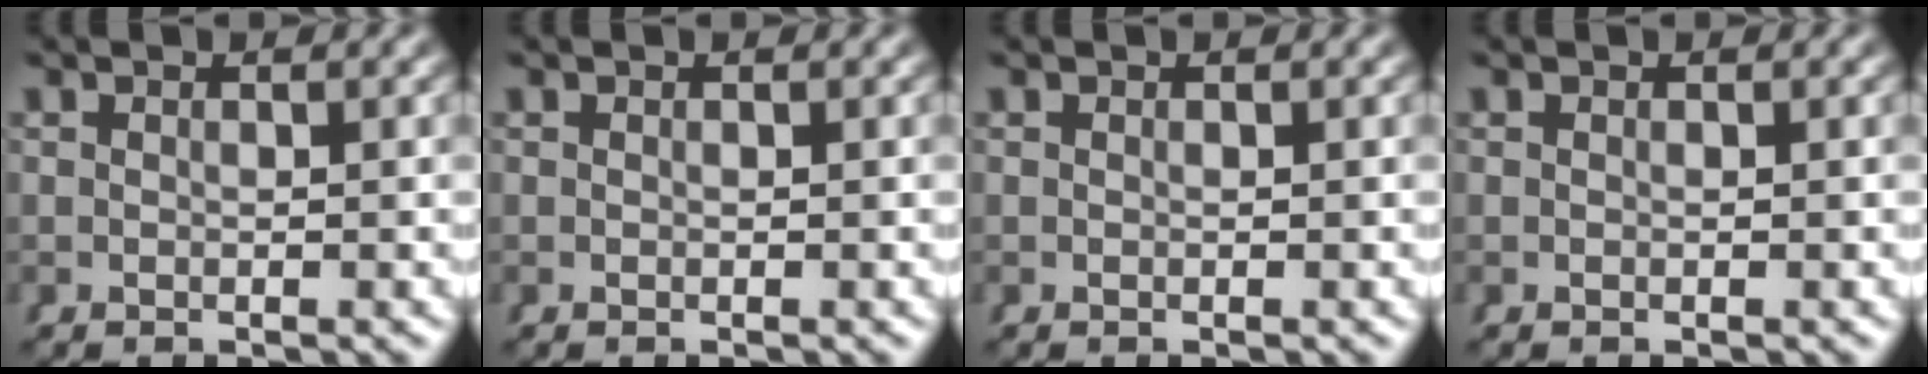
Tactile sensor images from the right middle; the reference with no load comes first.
{"total": 0.0}
{"total": 0.0}
{"total": 0.0}